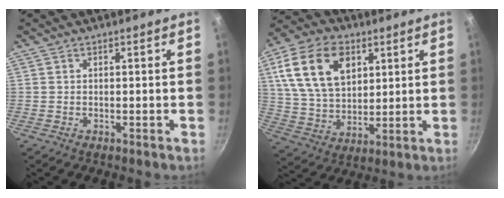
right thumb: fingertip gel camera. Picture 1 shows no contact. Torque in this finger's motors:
{"motor_torque": [-0.33, 3.79, 1.47, 0.55, 0.40]}